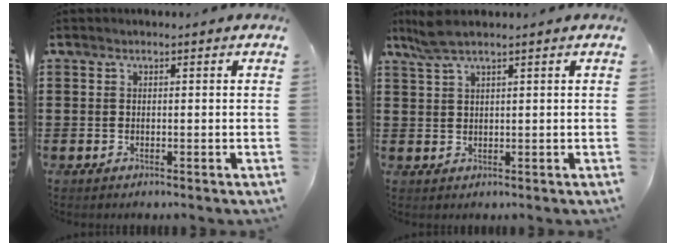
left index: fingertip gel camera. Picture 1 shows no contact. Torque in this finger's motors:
{"motor_torque": [0.37, 0.42, 0.31, 0.05]}